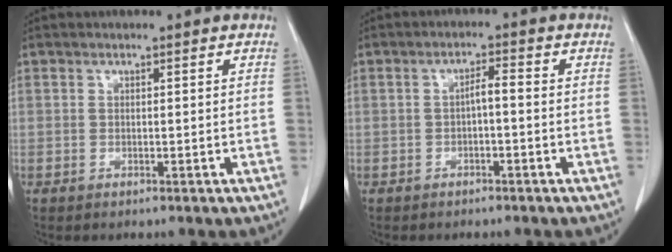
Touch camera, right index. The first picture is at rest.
{"total": 2.2, "force": [-0.4, 0.4, 2.1], "torque": [-0.035, 0.007, -0.008]}